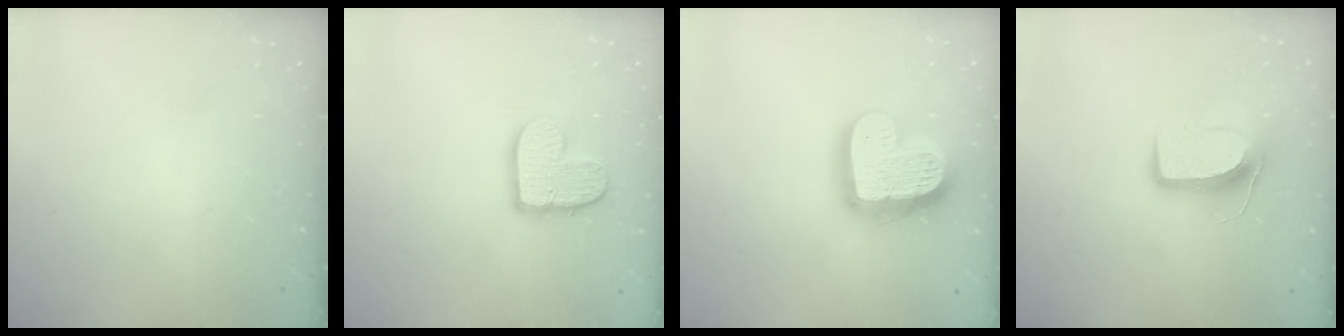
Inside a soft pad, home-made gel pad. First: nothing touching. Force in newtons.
{"total": 11.1, "press": 11.1, "slide": 0.5}
{"total": 19.1, "press": 19.0, "slide": 2.0}
{"total": 8.8, "press": 8.7, "slide": 0.6}